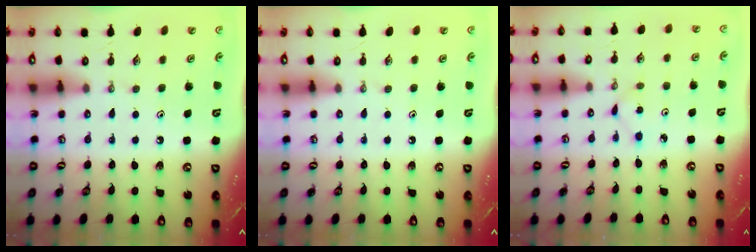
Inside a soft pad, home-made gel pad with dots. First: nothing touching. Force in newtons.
{"total": 0.0}
{"total": 1.3, "press": 1.3, "slide": 0.2}